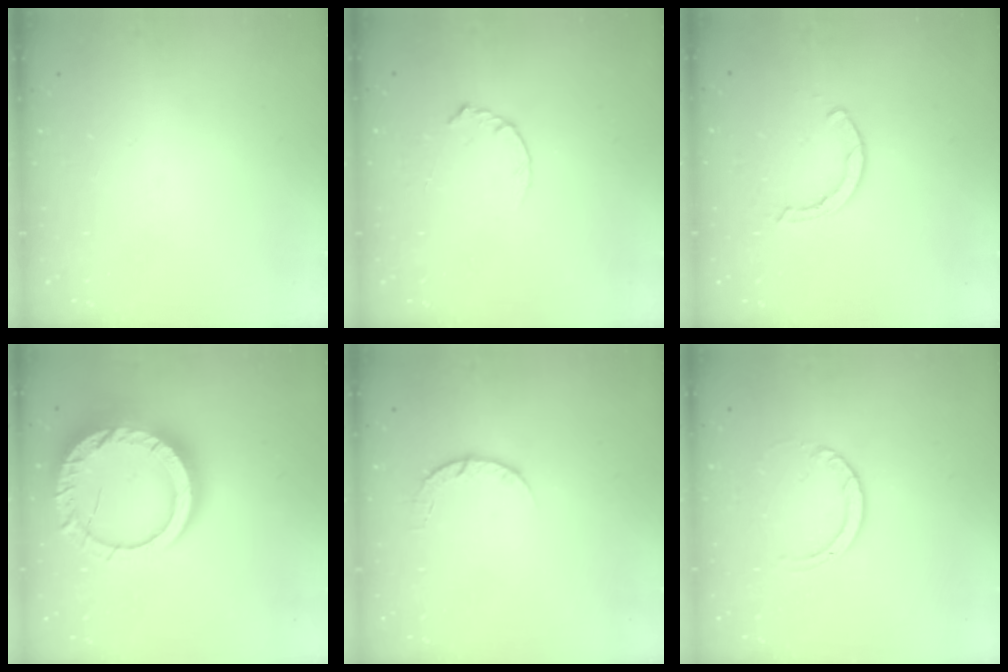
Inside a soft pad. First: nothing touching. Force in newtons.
{"total": 2.8, "press": 2.8, "slide": 0.4}
{"total": 2.3, "press": 2.3, "slide": 0.1}
{"total": 25.6, "press": 25.5, "slide": 2.2}
{"total": 4.8, "press": 4.8, "slide": 0.6}
{"total": 3.5, "press": 3.5, "slide": 0.3}